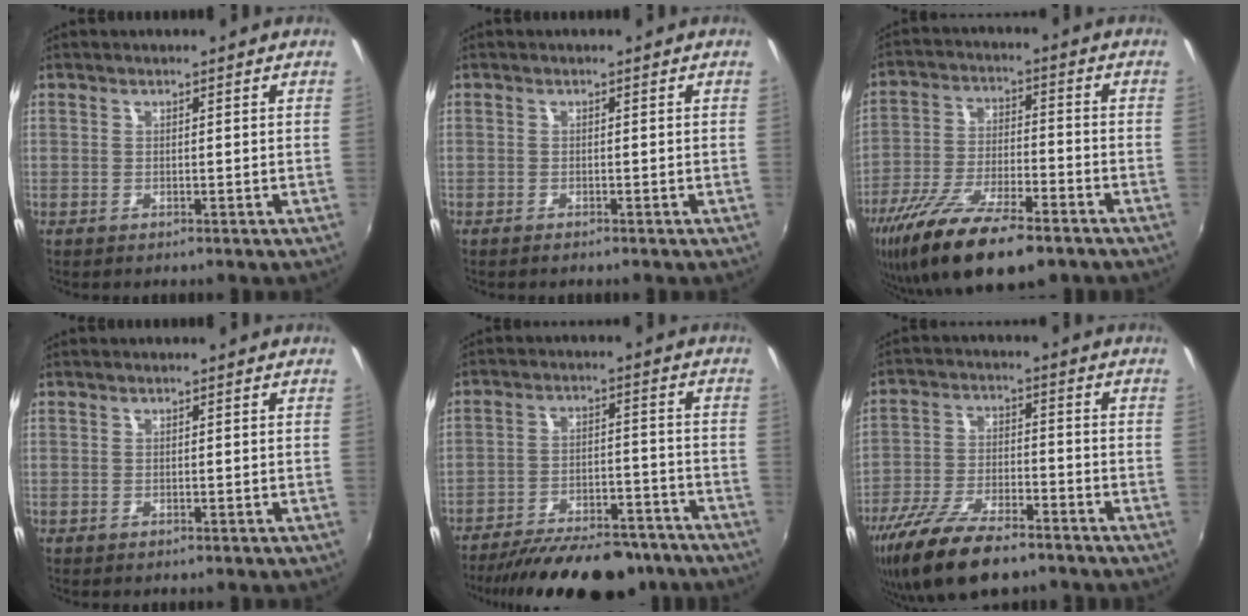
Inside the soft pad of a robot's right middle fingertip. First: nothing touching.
{"total": 0.7, "force": [-0.6, 0.2, 0.2], "torque": [-0.007, -0.003, -0.013]}
{"total": 18.2, "force": [-12.7, 5.4, 11.9], "torque": [-0.240, -0.044, -0.224]}
{"total": 0.0}
{"total": 21.6, "force": [-18.2, 6.8, 9.3], "torque": [-0.174, -0.005, -0.247]}
{"total": 16.2, "force": [-11.8, 5.5, 9.5], "torque": [-0.204, -0.034, -0.211]}